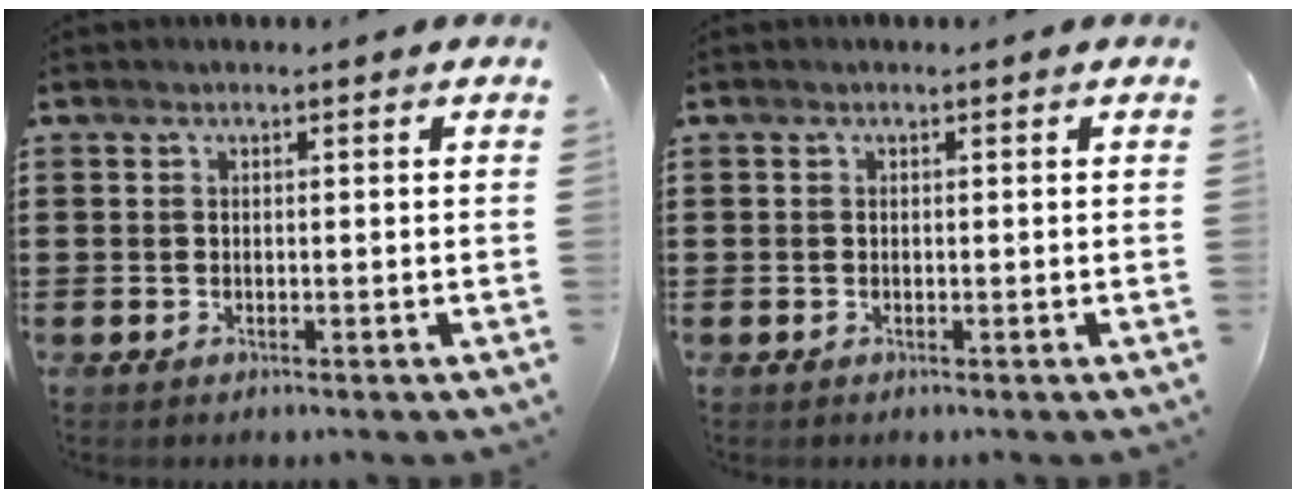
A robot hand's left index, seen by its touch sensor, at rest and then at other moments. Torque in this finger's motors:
{"motor_torque": [0.00, 0.00, 0.02, 0.00]}